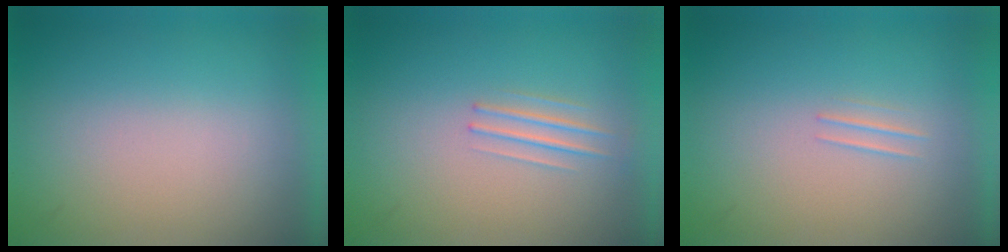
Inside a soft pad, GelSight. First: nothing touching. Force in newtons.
{"total": 1.2}
{"total": 1.1}